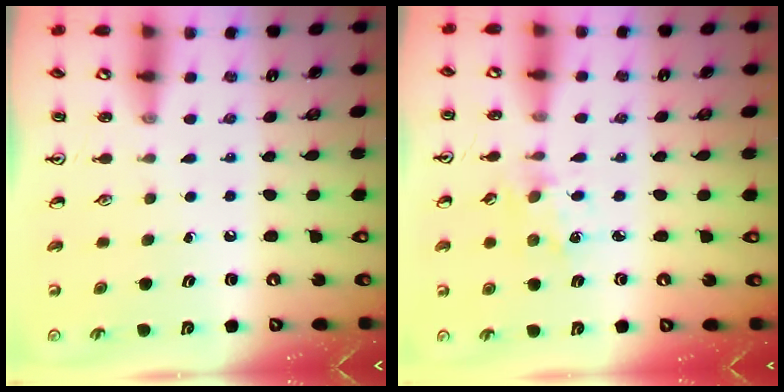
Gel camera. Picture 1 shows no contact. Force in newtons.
{"total": 1.6, "press": 1.6, "slide": 0.0}